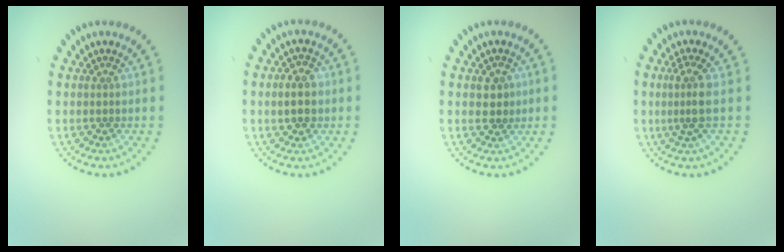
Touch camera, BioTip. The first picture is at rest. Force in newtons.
{"total": 2.7, "press": 2.7, "slide": 0.1}
{"total": 1.8, "press": 1.8, "slide": 0.5}
{"total": 2.4, "press": 1.7, "slide": 1.7}